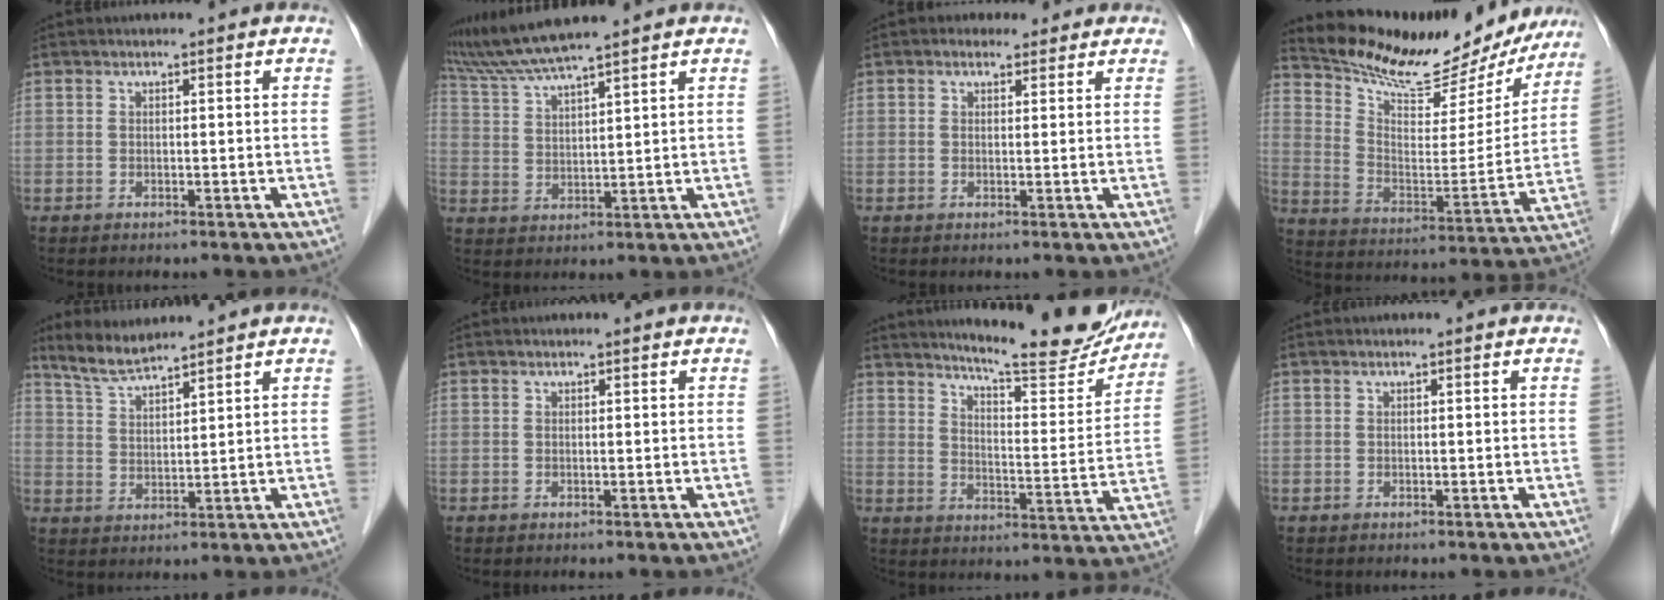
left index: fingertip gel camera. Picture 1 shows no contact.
{"total": 8.3, "force": [7.3, -1.4, 3.5], "torque": [-0.078, 0.015, 0.146]}
{"total": 2.8, "force": [1.8, 2.0, 0.7], "torque": [-0.007, 0.012, 0.022]}
{"total": 21.2, "force": [19.5, 5.8, 6.2], "torque": [-0.100, -0.027, 0.278]}
{"total": 5.3, "force": [5.0, 0.0, 1.9], "torque": [-0.045, 0.001, 0.106]}
{"total": 0.0}
{"total": 17.3, "force": [15.9, 1.9, 6.5], "torque": [-0.092, -0.054, 0.205]}
{"total": 0.0}